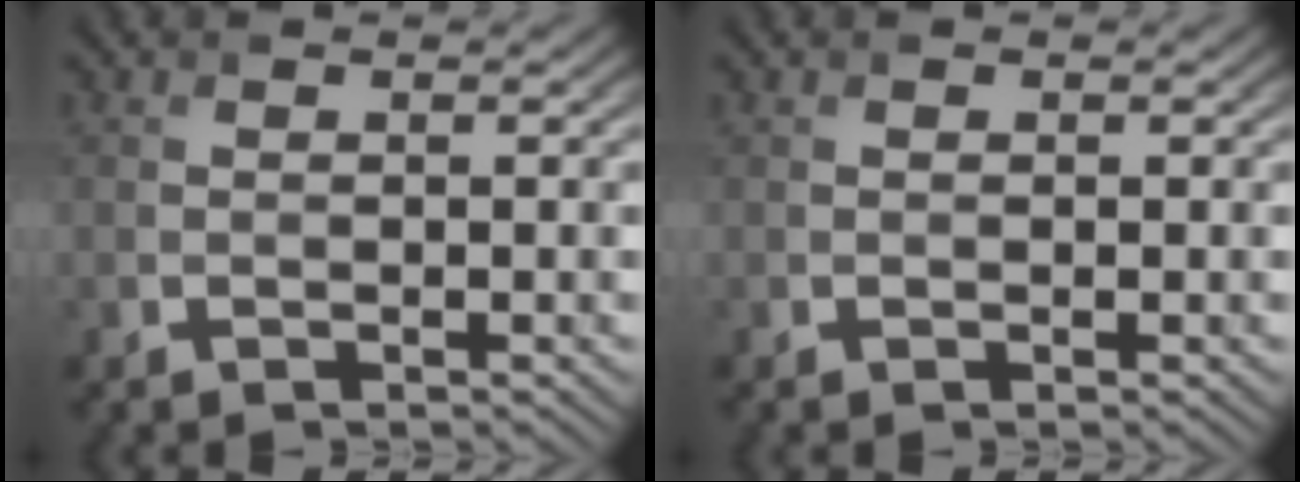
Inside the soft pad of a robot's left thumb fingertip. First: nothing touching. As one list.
[{"total": 0.0}]